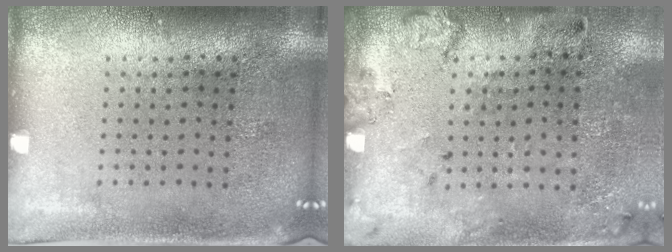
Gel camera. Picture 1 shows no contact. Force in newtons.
{"total": 2.1, "press": 1.4, "slide": 1.6}